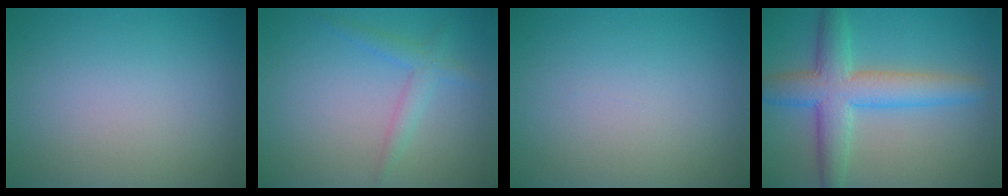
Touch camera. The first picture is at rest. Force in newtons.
{"total": 2.0, "press": 2.0, "slide": 0.1}
{"total": 0.0}
{"total": 6.5, "press": 6.5, "slide": 0.2}